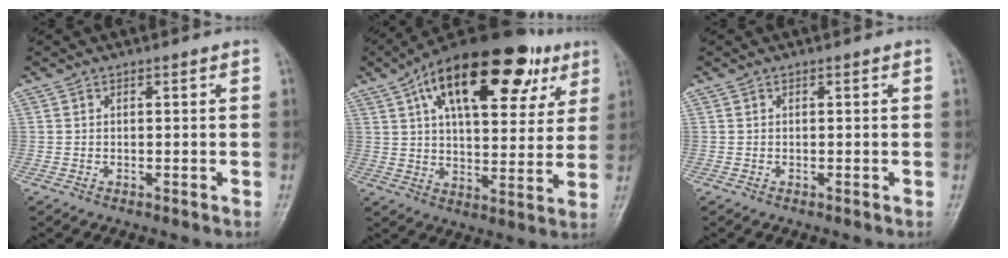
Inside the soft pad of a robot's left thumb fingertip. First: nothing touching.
{"total": 26.3, "force": [12.5, 12.2, 19.7], "torque": [-0.275, 0.003, 0.190]}
{"total": 0.0}